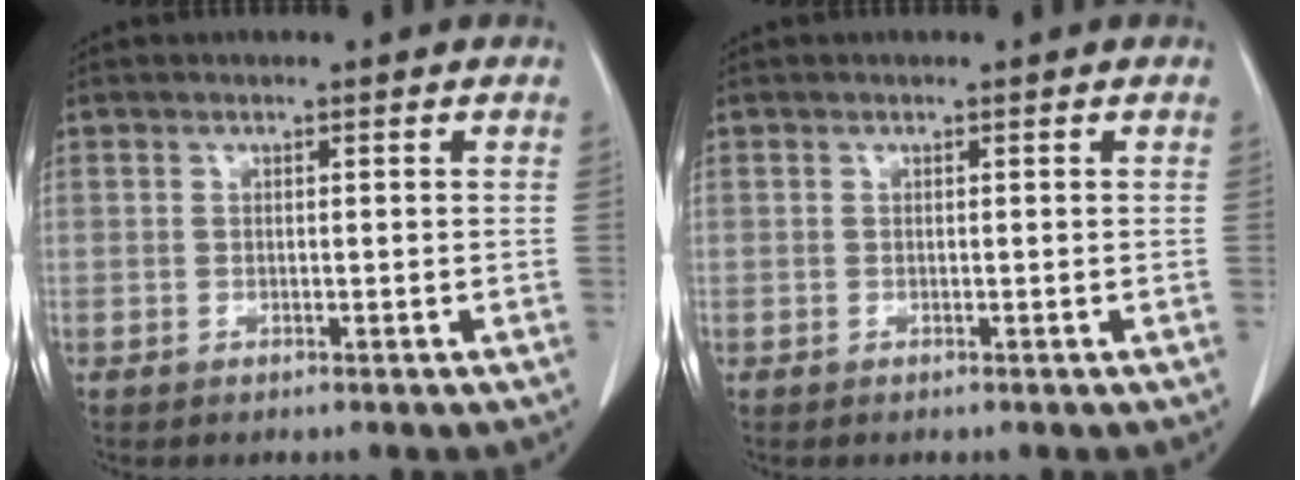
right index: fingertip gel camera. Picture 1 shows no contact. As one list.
[{"total": 0.0}]